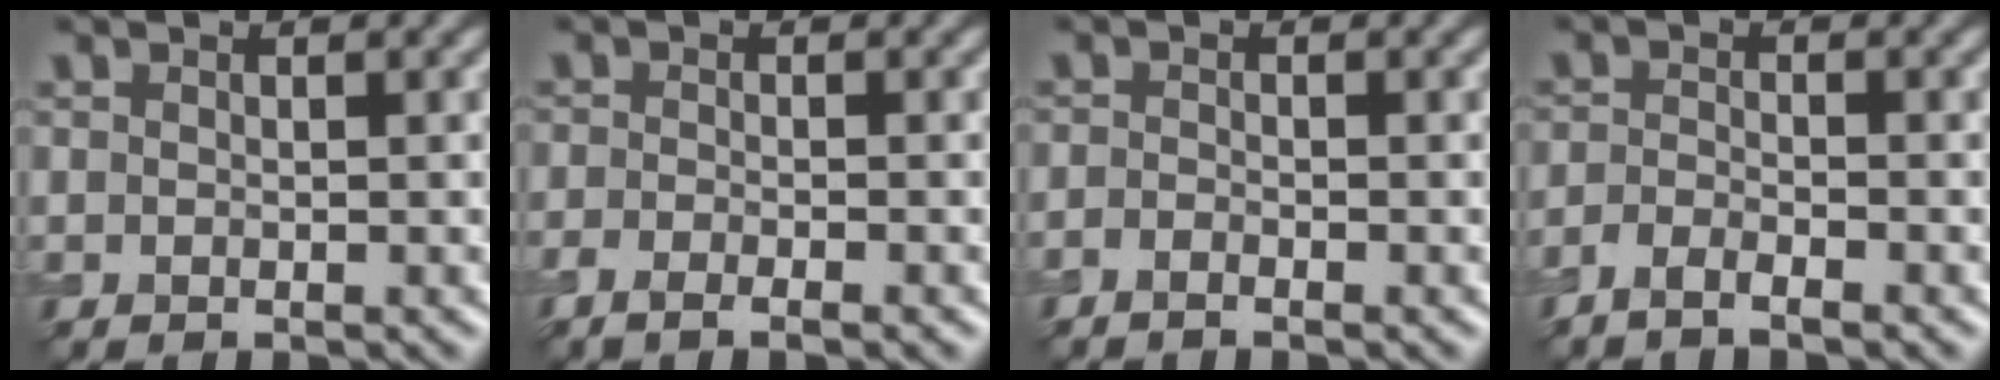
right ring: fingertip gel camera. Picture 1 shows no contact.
{"total": 2.2, "force": [-1.7, 0.3, 1.3], "torque": [-0.027, -0.004, -0.032]}
{"total": 0.9, "force": [-0.9, -0.1, 0.1], "torque": [-0.006, -0.002, -0.023]}
{"total": 1.5, "force": [-1.4, 0.1, 0.6], "torque": [-0.012, -0.003, -0.033]}